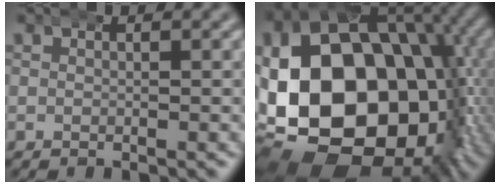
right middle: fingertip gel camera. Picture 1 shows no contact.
{"total": 31.4, "force": [-4.3, 23.0, 20.9], "torque": [-0.389, -0.096, -0.036]}